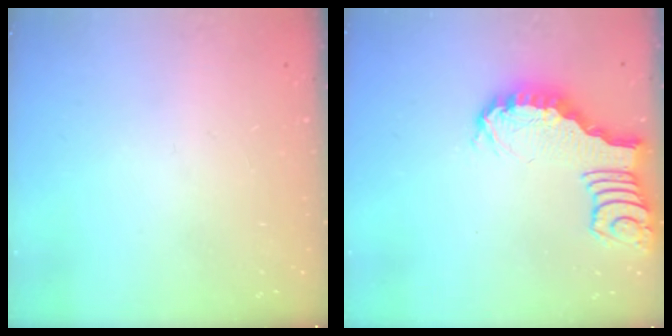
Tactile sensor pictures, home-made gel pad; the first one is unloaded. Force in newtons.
{"total": 2.7, "press": 2.7, "slide": 0.4}